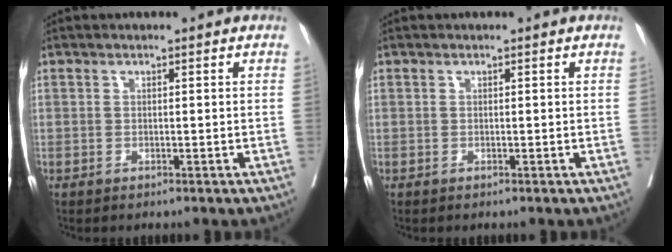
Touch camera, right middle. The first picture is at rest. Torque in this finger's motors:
{"motor_torque": [0.01, -0.02, 0.00, 0.00]}